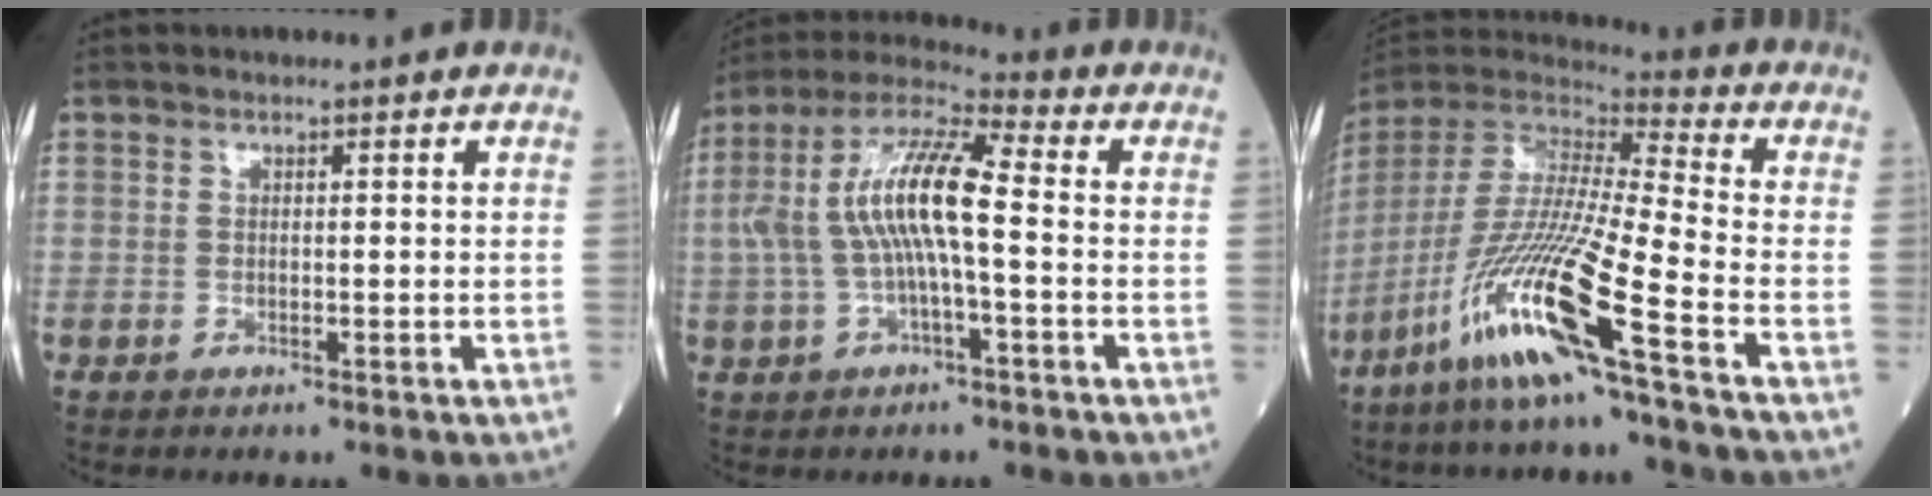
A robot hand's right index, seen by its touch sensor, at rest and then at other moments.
{"total": 12.5, "force": [-0.4, 2.5, 12.2], "torque": [-0.256, 0.028, -0.012]}
{"total": 19.1, "force": [-10.4, -0.8, 16.0], "torque": [-0.358, -0.051, -0.211]}